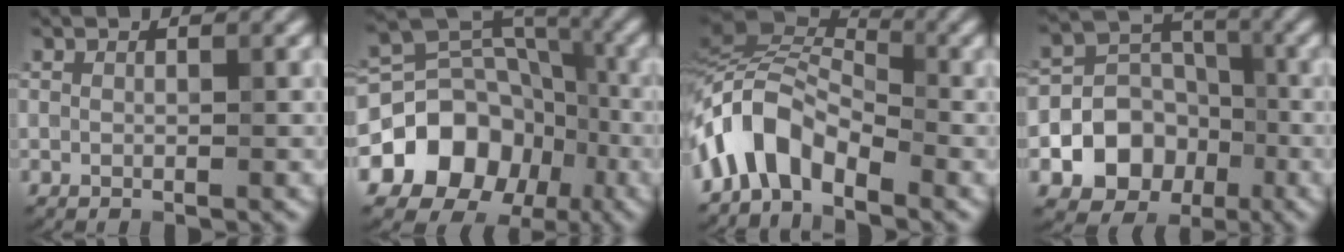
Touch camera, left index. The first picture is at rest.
{"total": 14.3, "force": [-5.9, 11.6, 5.8], "torque": [-0.094, -0.012, -0.118]}
{"total": 6.3, "force": [-2.9, 3.2, 4.7], "torque": [-0.090, 0.018, -0.066]}
{"total": 7.2, "force": [-2.6, 6.0, 3.2], "torque": [-0.033, 0.004, -0.063]}